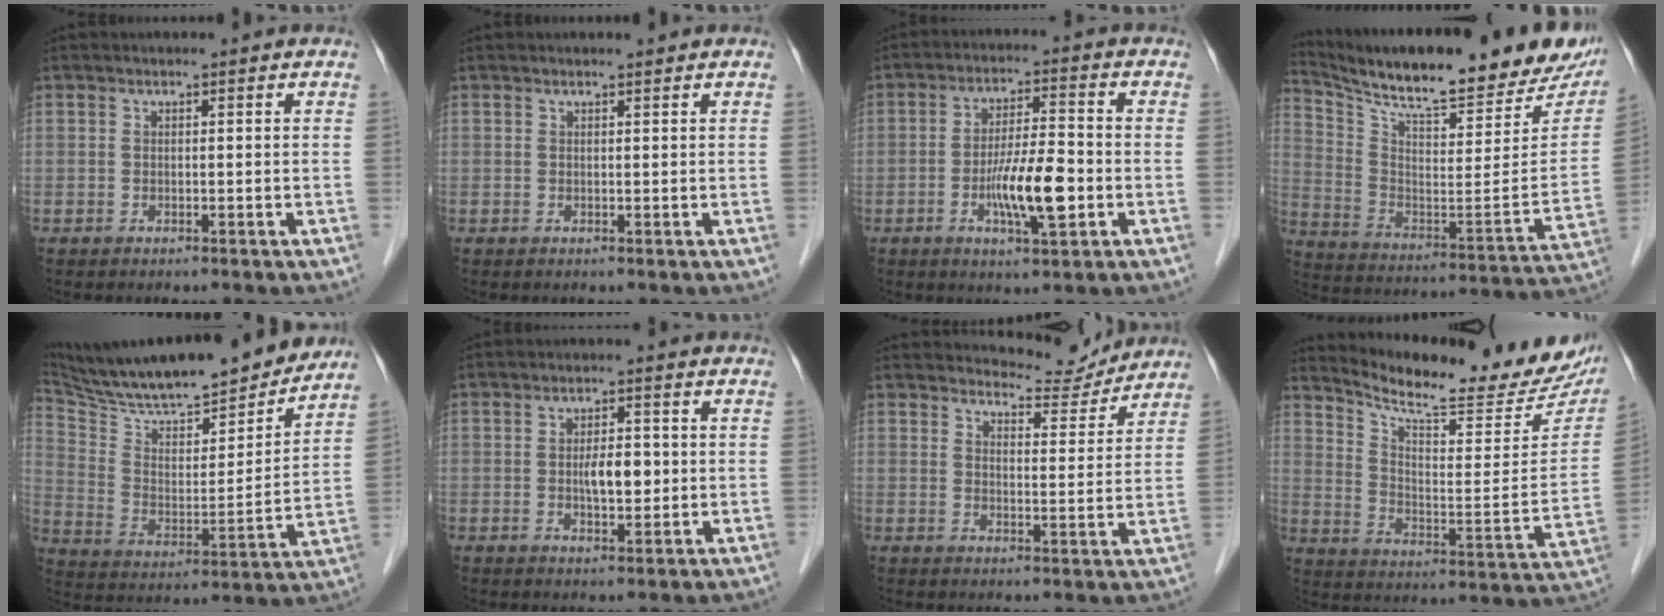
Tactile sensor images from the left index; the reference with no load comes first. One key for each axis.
{"total": 0.6, "fx": 0.6, "fy": 0.0, "fz": 0.1, "tx": -0.008, "ty": 0.001, "tz": 0.010}
{"total": 8.8, "fx": -2.5, "fy": 1.4, "fz": 8.3, "tx": -0.156, "ty": -0.004, "tz": -0.044}
{"total": 28.5, "fx": 24.4, "fy": 4.1, "fz": 14.1, "tx": -0.240, "ty": -0.062, "tz": 0.343}
{"total": 24.6, "fx": 21.9, "fy": 3.8, "fz": 10.5, "tx": -0.185, "ty": -0.012, "tz": 0.332}
{"total": 4.4, "fx": -0.2, "fy": 1.7, "fz": 4.1, "tx": -0.070, "ty": -0.001, "tz": -0.001}
{"total": 7.0, "fx": 7.0, "fy": 1.1, "fz": -0.3, "tx": 0.001, "ty": -0.012, "tz": 0.093}
{"total": 21.1, "fx": 19.6, "fy": 2.7, "fz": 7.4, "tx": -0.121, "ty": -0.069, "tz": 0.262}